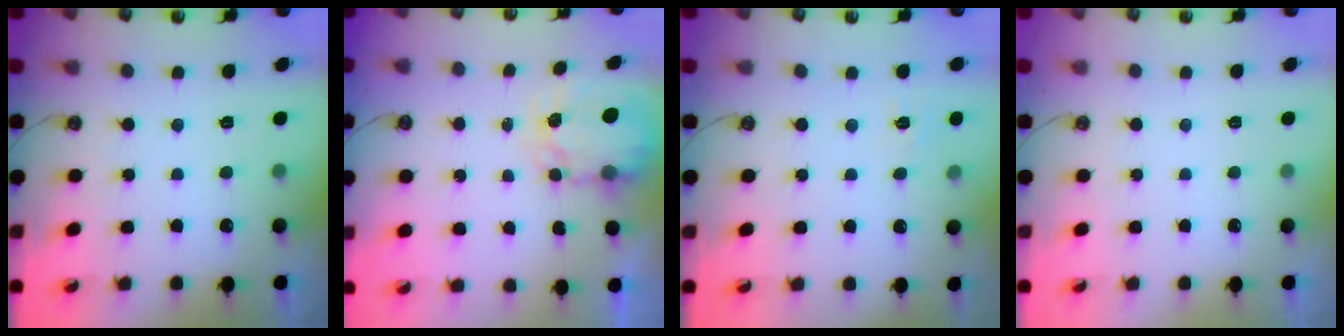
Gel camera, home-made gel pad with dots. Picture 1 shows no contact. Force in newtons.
{"total": 4.0, "press": 4.0, "slide": 0.2}
{"total": 4.6, "press": 4.5, "slide": 0.6}
{"total": 0.0}